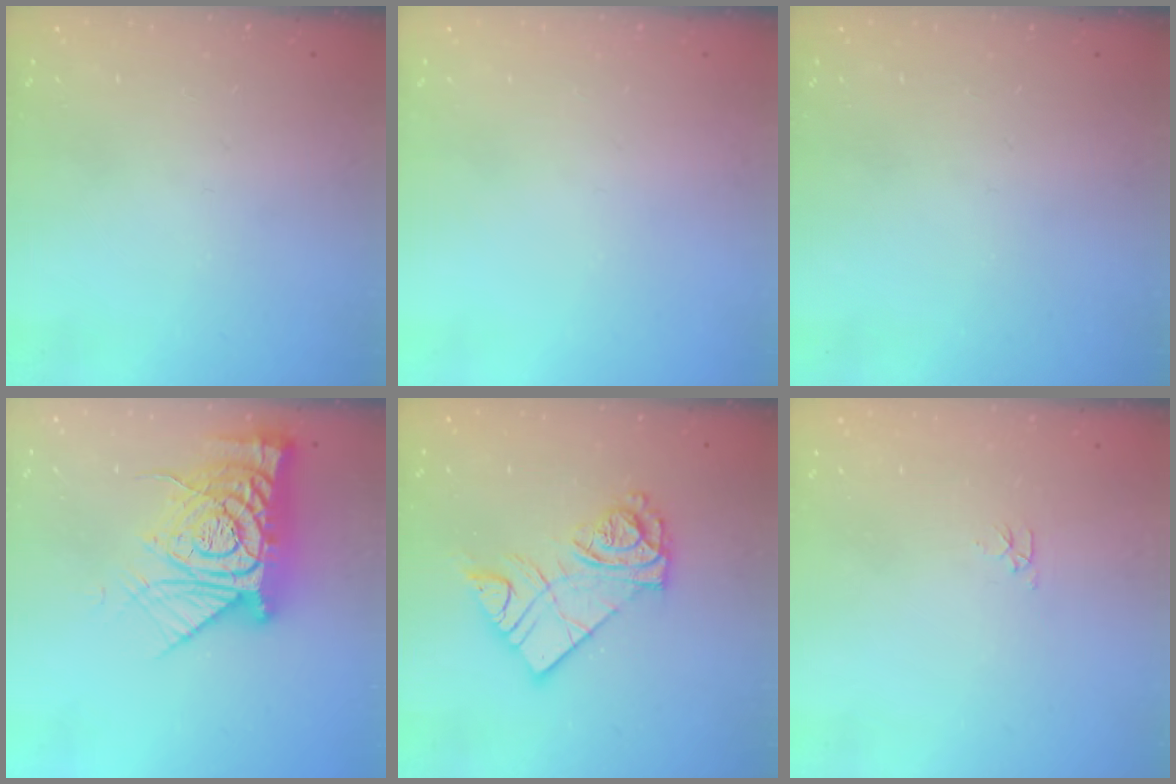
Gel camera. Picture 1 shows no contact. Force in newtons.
{"total": 0.0}
{"total": 0.0}
{"total": 22.0, "press": 21.9, "slide": 2.2}
{"total": 12.4, "press": 12.4, "slide": 0.9}
{"total": 2.8, "press": 2.7, "slide": 0.4}